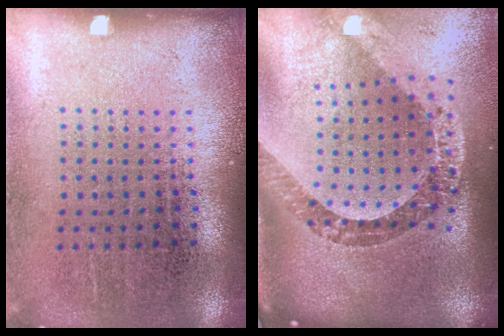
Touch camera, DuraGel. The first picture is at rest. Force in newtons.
{"total": 3.5, "press": 2.5, "slide": 2.5}